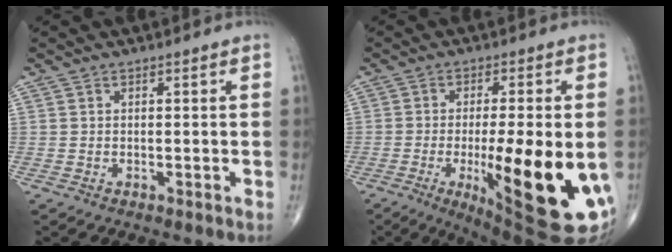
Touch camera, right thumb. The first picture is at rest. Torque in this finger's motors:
{"motor_torque": [2.51, 2.49, 1.04, -0.06, 0.59]}